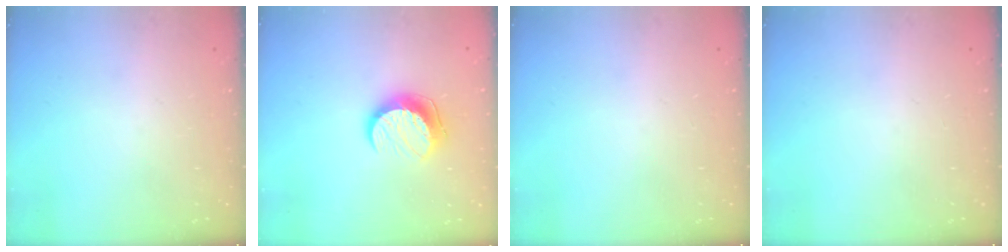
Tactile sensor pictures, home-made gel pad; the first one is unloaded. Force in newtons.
{"total": 10.1, "press": 10.1, "slide": 0.2}
{"total": 0.0}
{"total": 0.0}